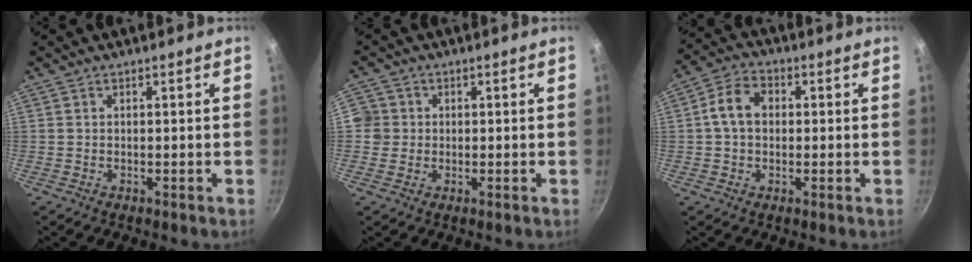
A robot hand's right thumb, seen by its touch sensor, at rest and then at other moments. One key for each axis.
{"total": 3.9, "fx": 0.0, "fy": 3.9, "fz": 0.7, "tx": 0.017, "ty": 0.007, "tz": -0.006}
{"total": 7.3, "fx": 0.6, "fy": 5.5, "fz": 4.7, "tx": -0.069, "ty": 0.019, "tz": -0.002}